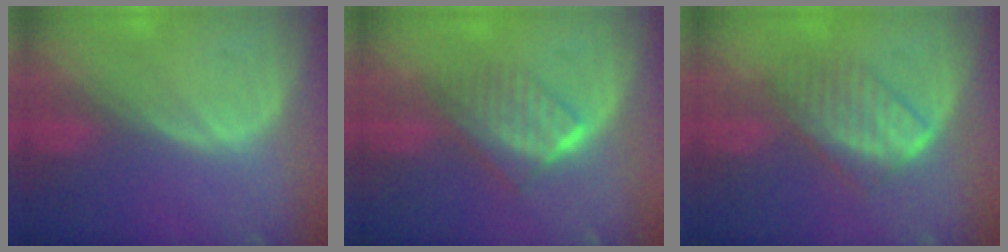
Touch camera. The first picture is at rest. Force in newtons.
{"total": 6.4, "press": 5.6, "slide": 3.2}
{"total": 6.2, "press": 6.1, "slide": 1.2}